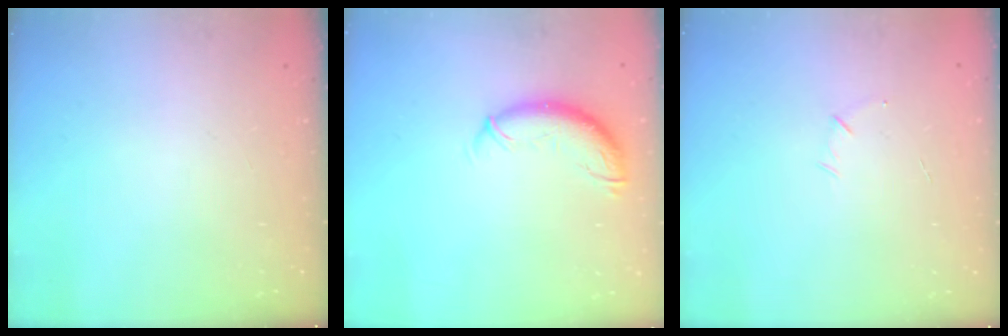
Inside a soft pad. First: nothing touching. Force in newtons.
{"total": 9.7, "press": 9.7, "slide": 0.9}
{"total": 3.5, "press": 3.4, "slide": 0.9}